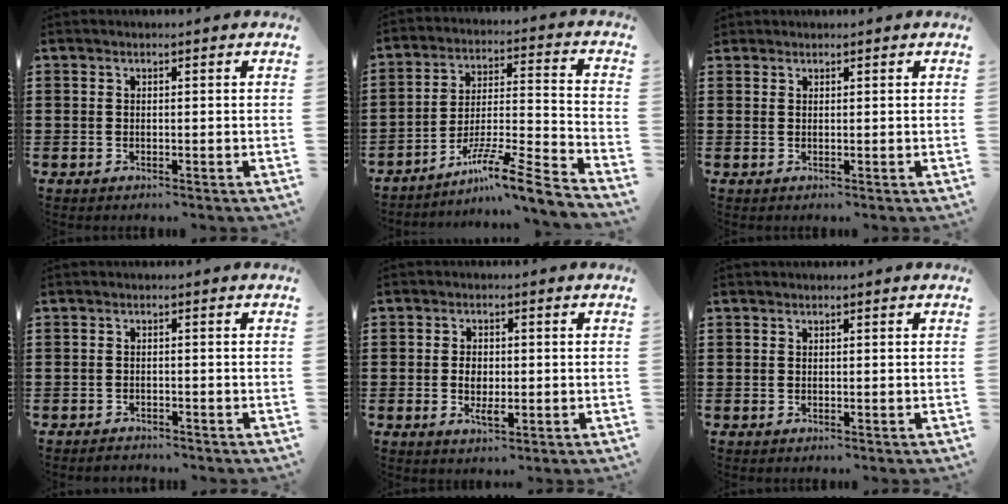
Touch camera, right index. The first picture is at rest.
{"total": 9.7, "force": [-7.7, 0.1, 5.9], "torque": [-0.088, 0.009, -0.150]}
{"total": 0.7, "force": [0.6, 0.3, -0.1], "torque": [0.001, 0.001, 0.013]}
{"total": 1.2, "force": [-1.2, 0.1, -0.1], "torque": [-0.002, 0.002, -0.027]}
{"total": 3.1, "force": [-0.4, 1.8, 2.5], "torque": [-0.048, 0.003, -0.008]}
{"total": 0.0}